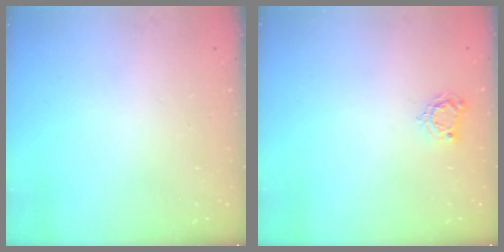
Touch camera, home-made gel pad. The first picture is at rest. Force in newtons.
{"total": 4.3, "press": 4.3, "slide": 0.4}